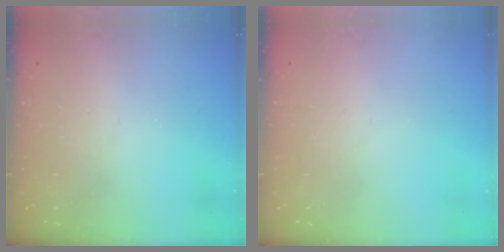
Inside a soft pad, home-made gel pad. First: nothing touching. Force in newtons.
{"total": 0.0}